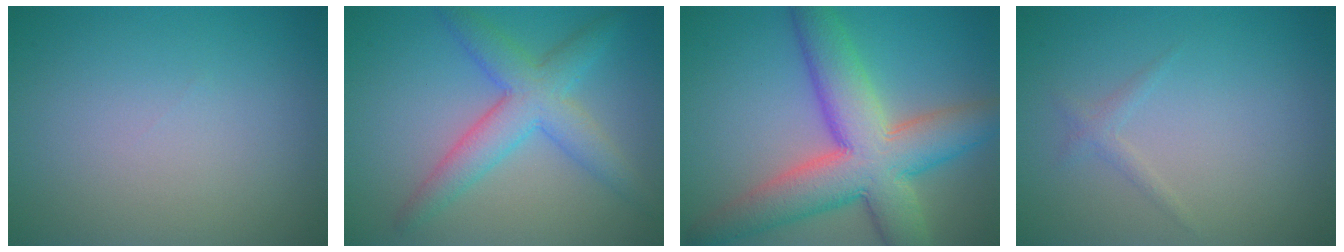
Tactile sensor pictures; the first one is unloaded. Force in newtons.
{"total": 5.2, "press": 5.2, "slide": 0.1}
{"total": 10.4, "press": 10.4, "slide": 0.6}
{"total": 0.9, "press": 0.9, "slide": 0.1}